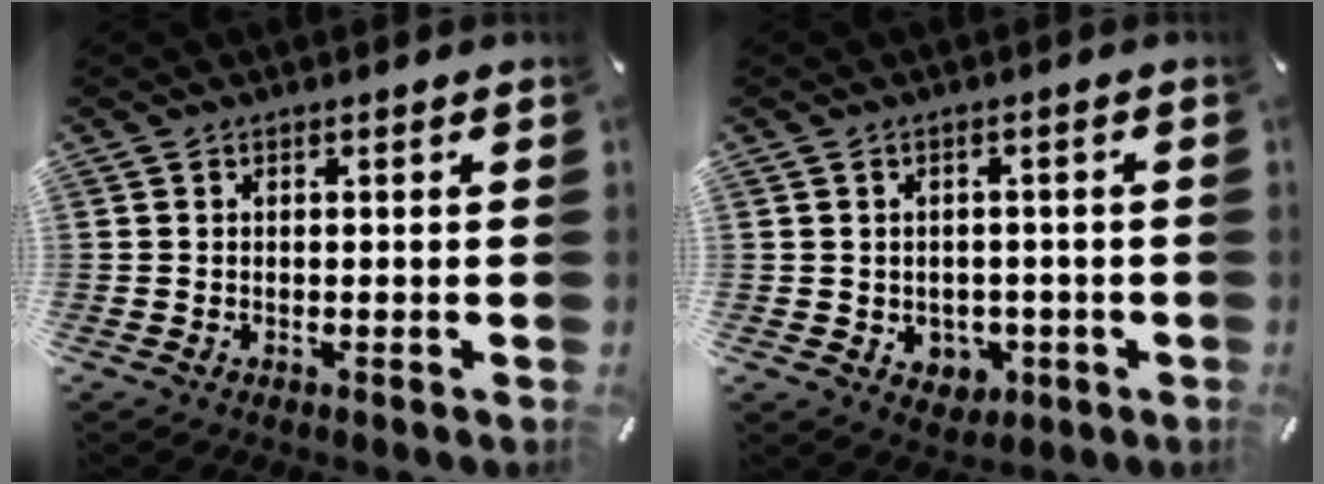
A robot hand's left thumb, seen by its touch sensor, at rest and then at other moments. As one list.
[{"total": 4.2, "force": [-0.2, 4.1, 1.1], "torque": [-0.002, -0.001, -0.006]}]